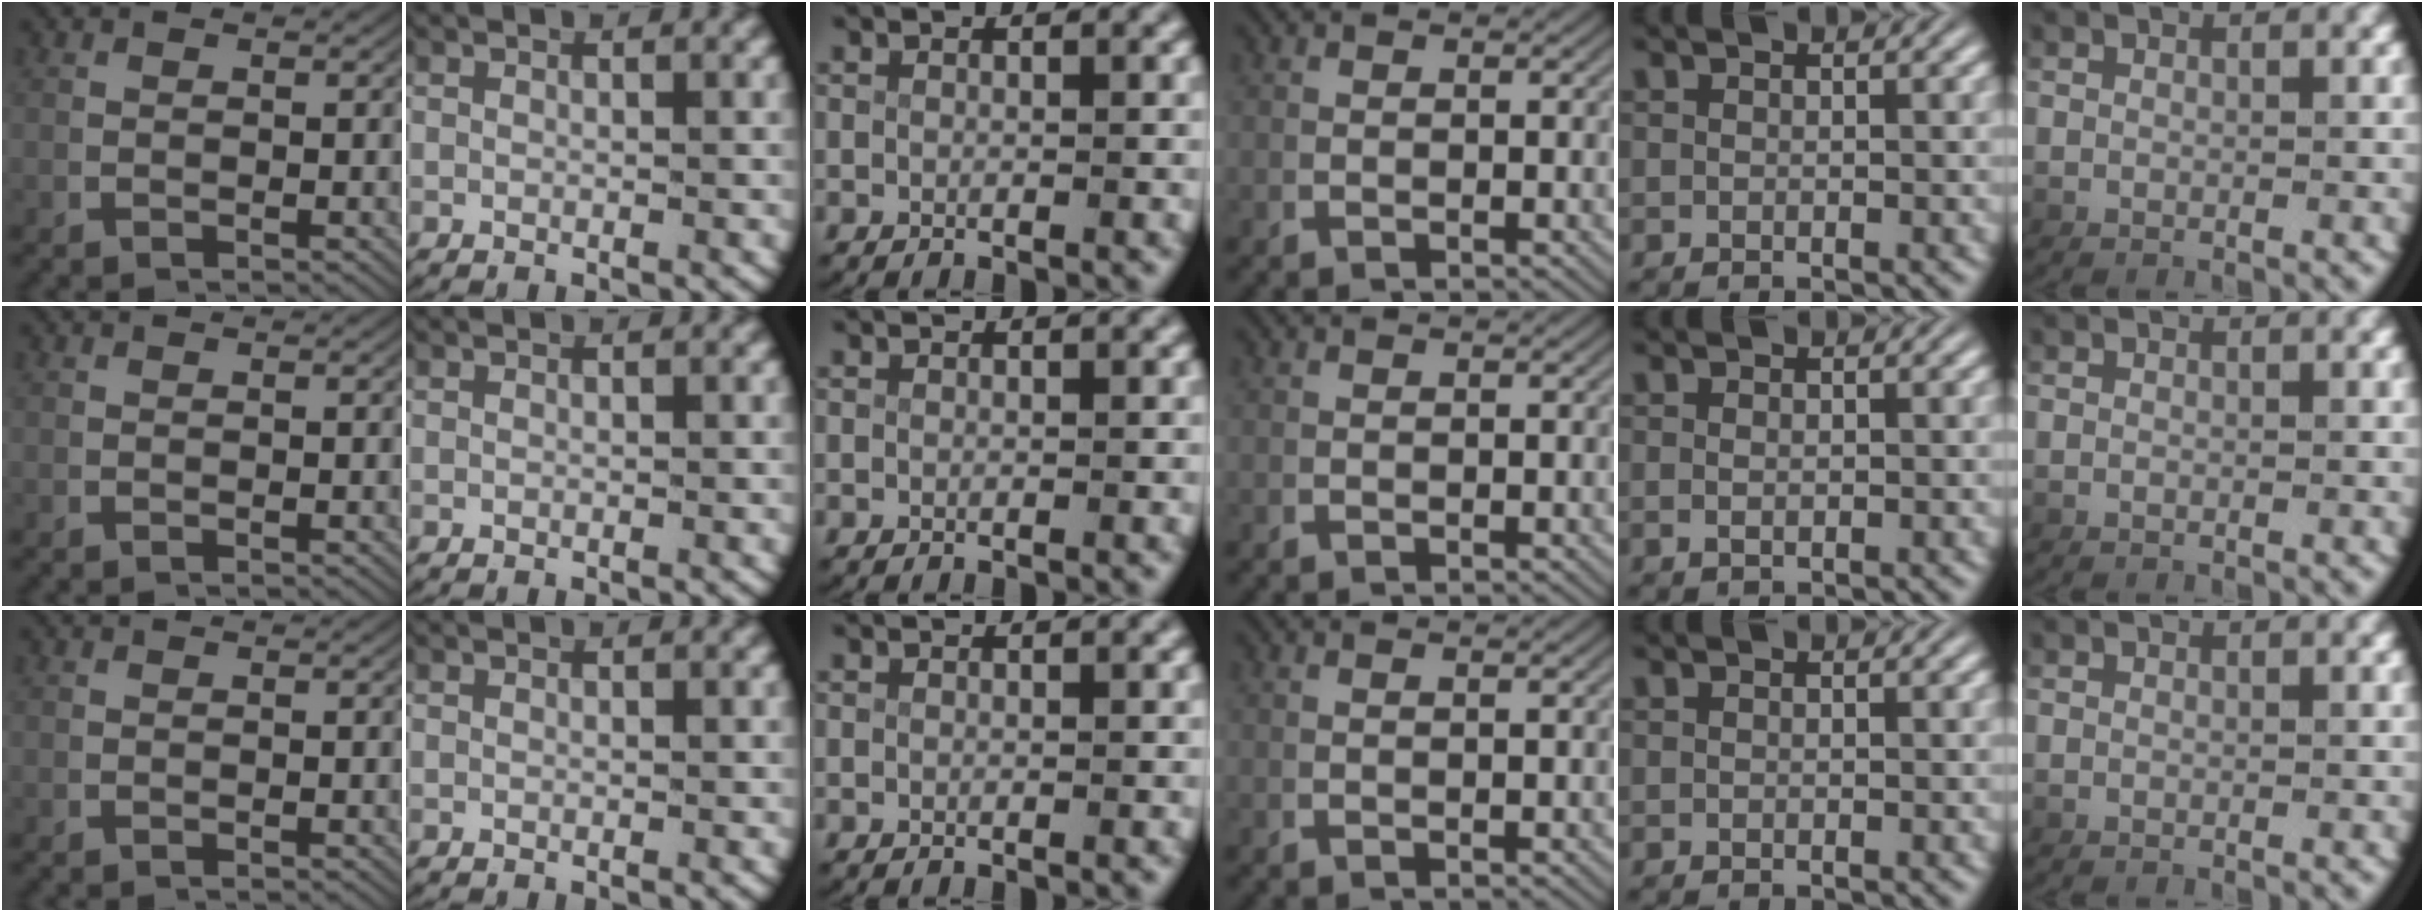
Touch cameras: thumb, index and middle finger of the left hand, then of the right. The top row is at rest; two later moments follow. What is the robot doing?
{"motion": "lift_and_place", "object": "coat"}